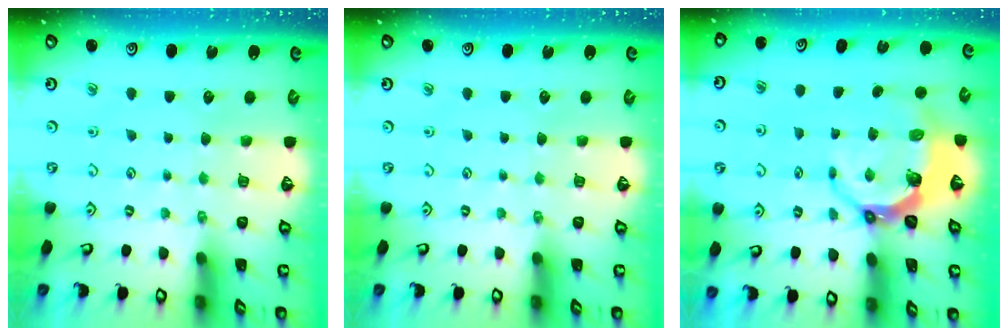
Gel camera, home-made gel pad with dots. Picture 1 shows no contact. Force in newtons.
{"total": 0.0}
{"total": 7.0, "press": 5.5, "slide": 4.3}